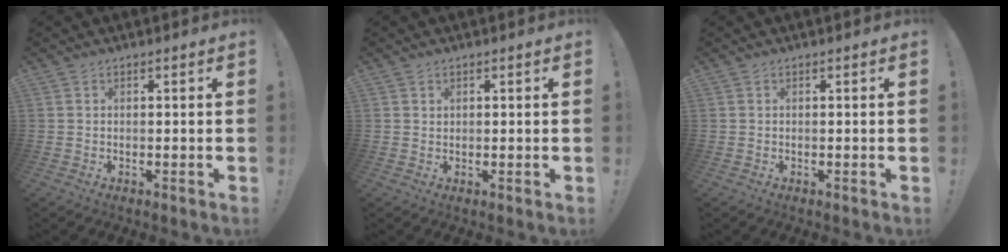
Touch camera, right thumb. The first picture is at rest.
{"total": 0.8, "force": [0.5, 0.6, 0.1], "torque": [-0.002, 0.000, 0.010]}
{"total": 0.0}